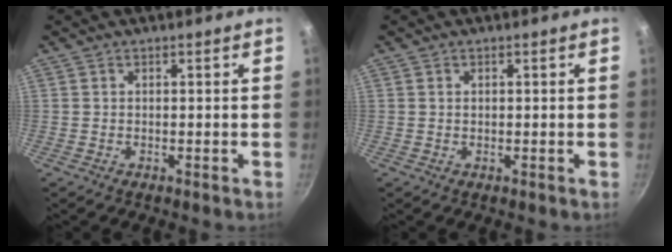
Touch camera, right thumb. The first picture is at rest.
{"total": 0.5, "force": [0.2, 0.4, 0.3], "torque": [-0.004, -0.001, 0.003]}